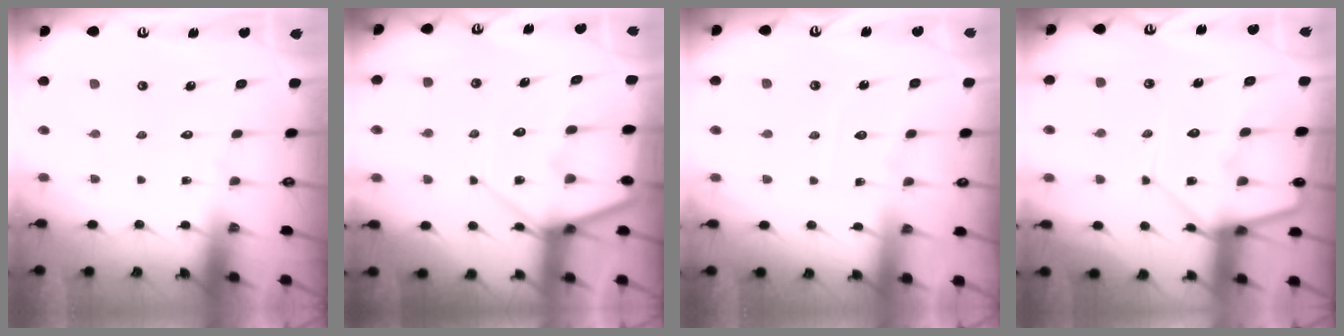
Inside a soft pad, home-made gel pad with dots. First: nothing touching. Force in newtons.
{"total": 11.5, "press": 11.4, "slide": 1.0}
{"total": 4.5, "press": 4.5, "slide": 0.3}
{"total": 12.5, "press": 12.5, "slide": 1.0}